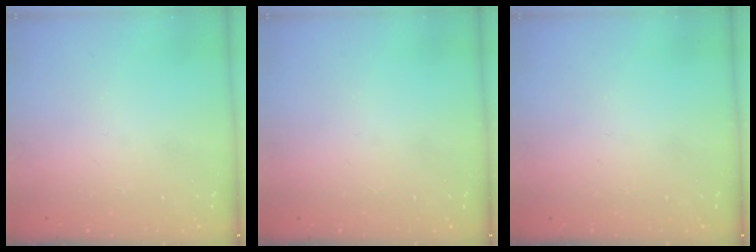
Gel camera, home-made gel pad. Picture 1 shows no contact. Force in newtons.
{"total": 0.0}
{"total": 0.0}